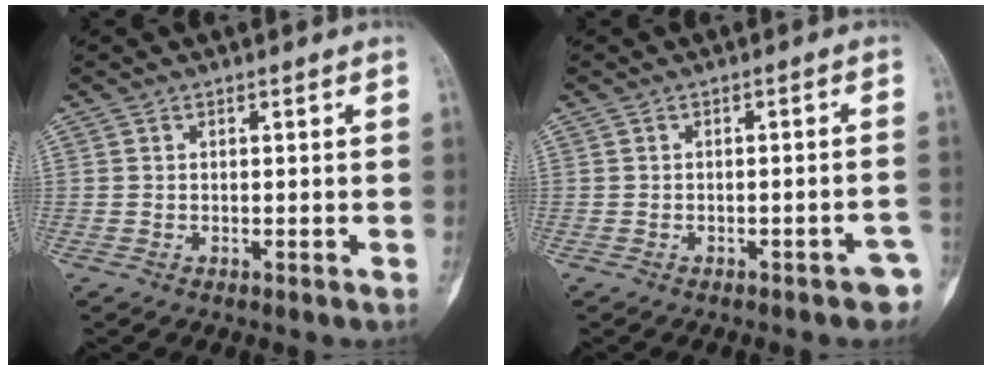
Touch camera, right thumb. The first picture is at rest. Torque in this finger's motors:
{"motor_torque": [0.89, 0.33, 0.61, -0.45, 0.14]}